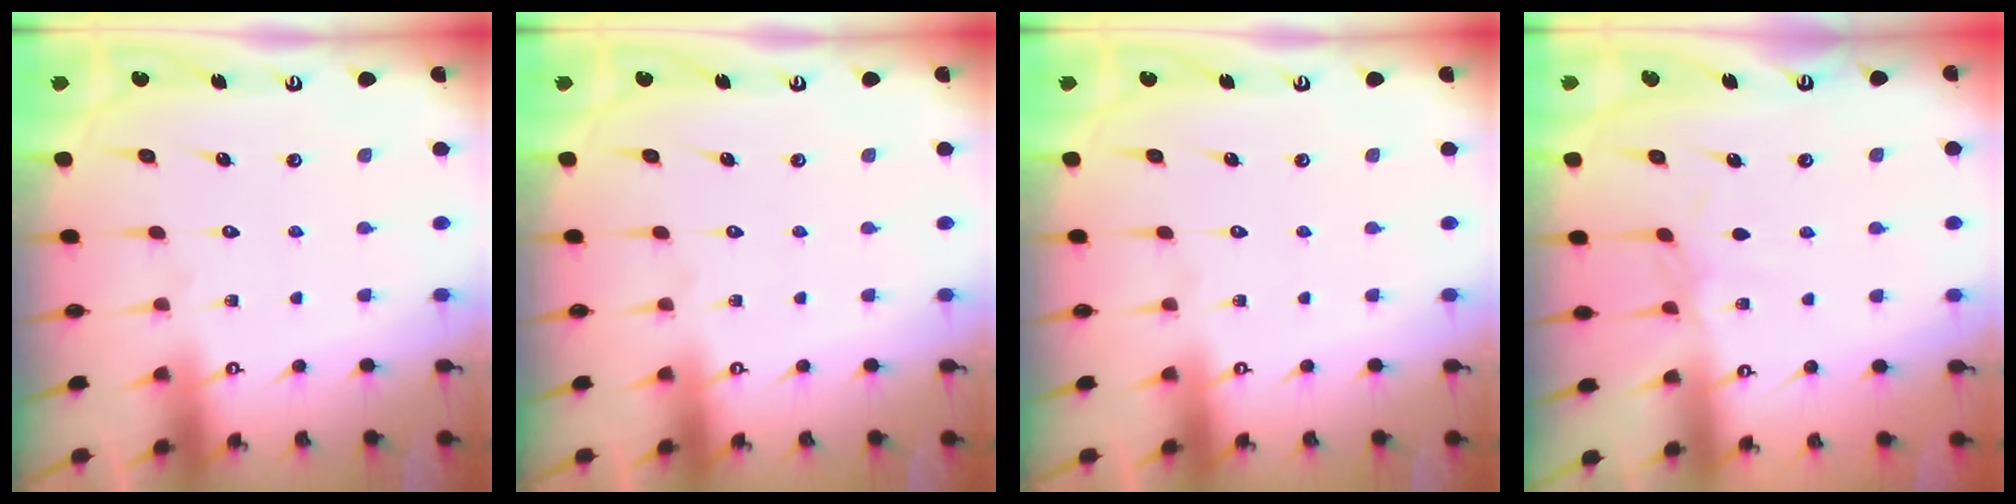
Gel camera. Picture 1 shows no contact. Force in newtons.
{"total": 0.0}
{"total": 0.0}
{"total": 2.5, "press": 2.4, "slide": 0.6}